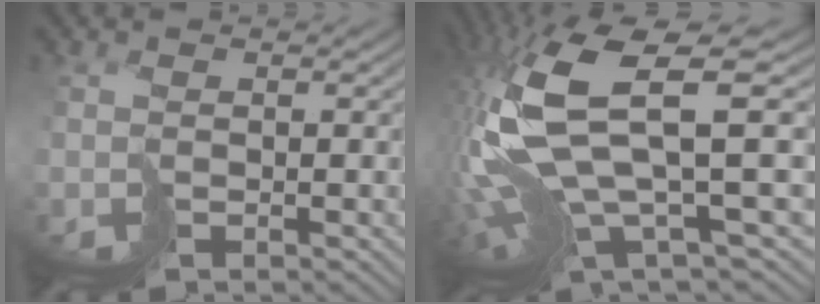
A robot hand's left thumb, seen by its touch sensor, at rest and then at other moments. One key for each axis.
{"total": 14.8, "fx": 1.3, "fy": 4.5, "fz": 14.0, "tx": -0.323, "ty": -0.020, "tz": 0.051}